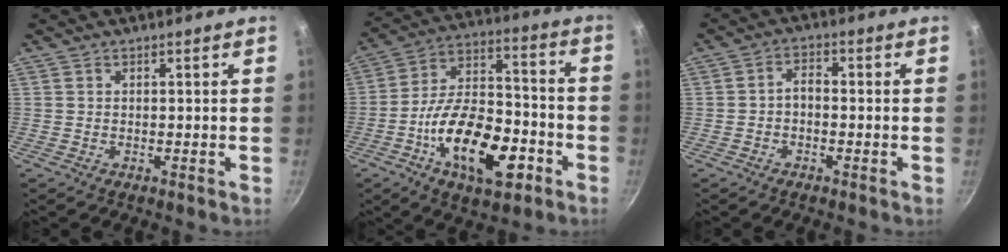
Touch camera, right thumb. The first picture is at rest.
{"total": 20.1, "force": [-8.0, 10.0, 15.5], "torque": [-0.229, 0.051, -0.139]}
{"total": 3.0, "force": [-0.8, 1.9, 2.2], "torque": [-0.032, 0.018, -0.021]}